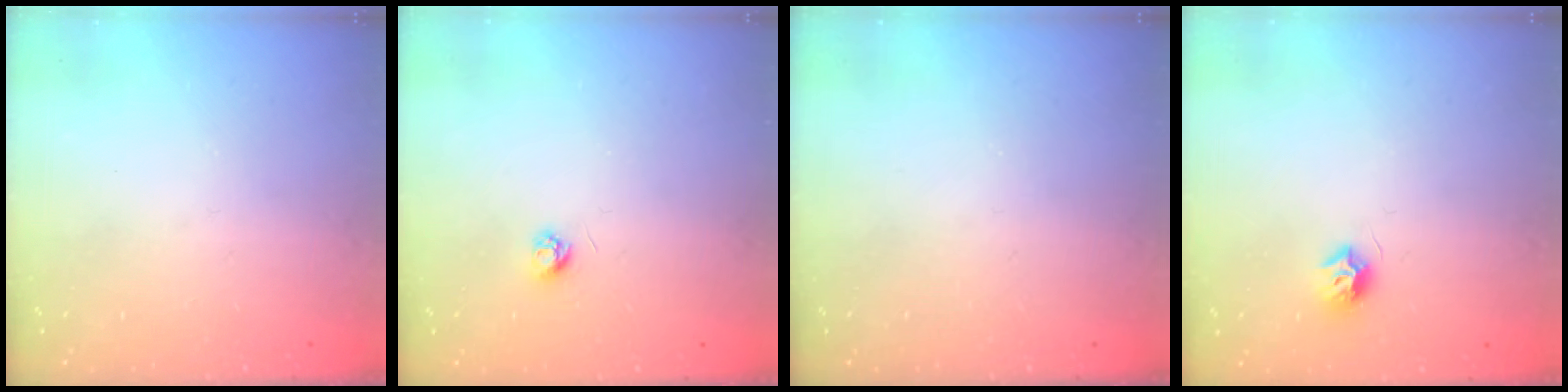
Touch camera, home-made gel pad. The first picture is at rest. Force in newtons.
{"total": 3.7, "press": 3.7, "slide": 0.3}
{"total": 0.0}
{"total": 7.4, "press": 7.4, "slide": 0.1}